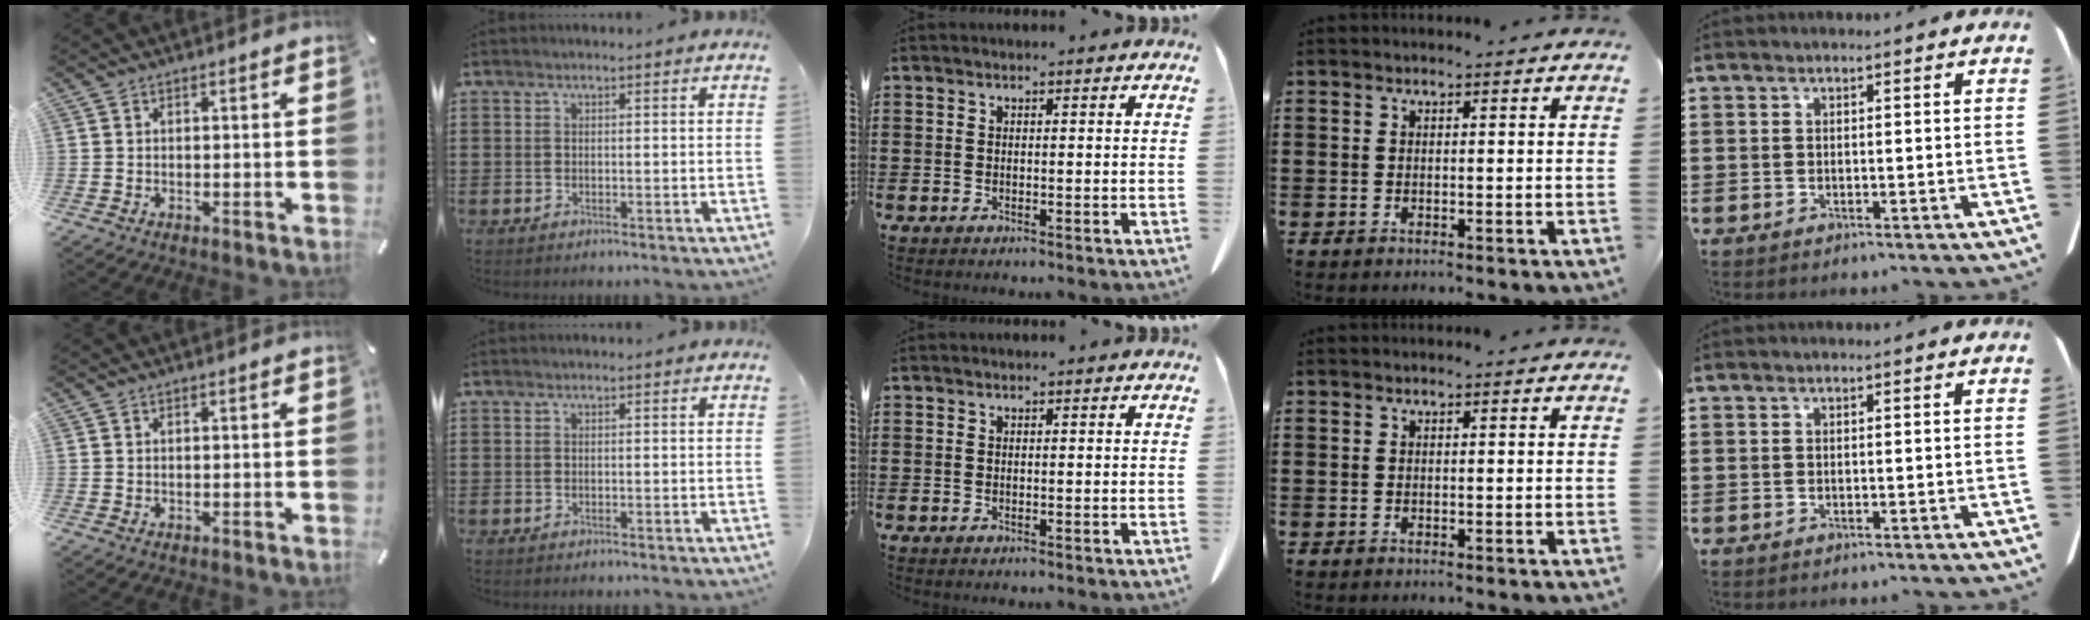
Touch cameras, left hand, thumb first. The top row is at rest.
{}